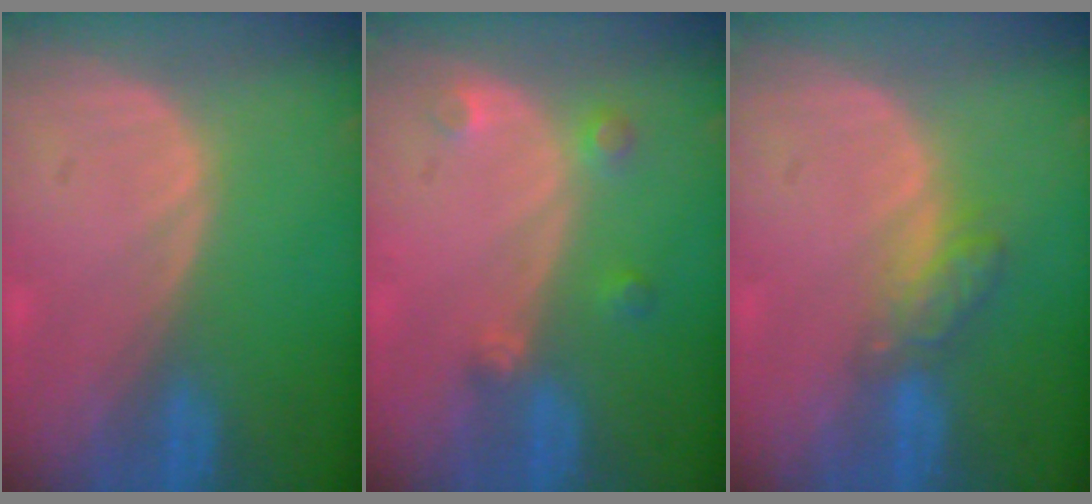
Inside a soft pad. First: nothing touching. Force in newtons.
{"total": 2.8, "press": 2.7, "slide": 0.7}
{"total": 4.5, "press": 4.1, "slide": 1.9}